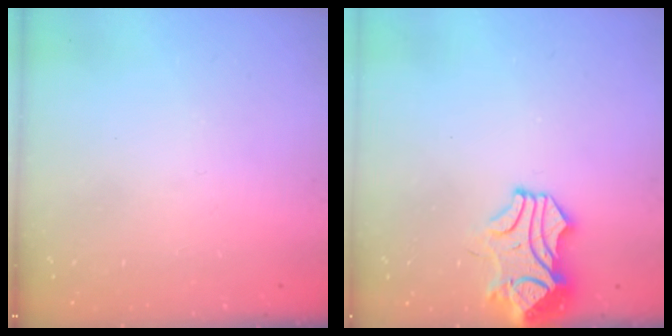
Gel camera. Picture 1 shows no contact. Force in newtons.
{"total": 1.4, "press": 0.5, "slide": 1.3}